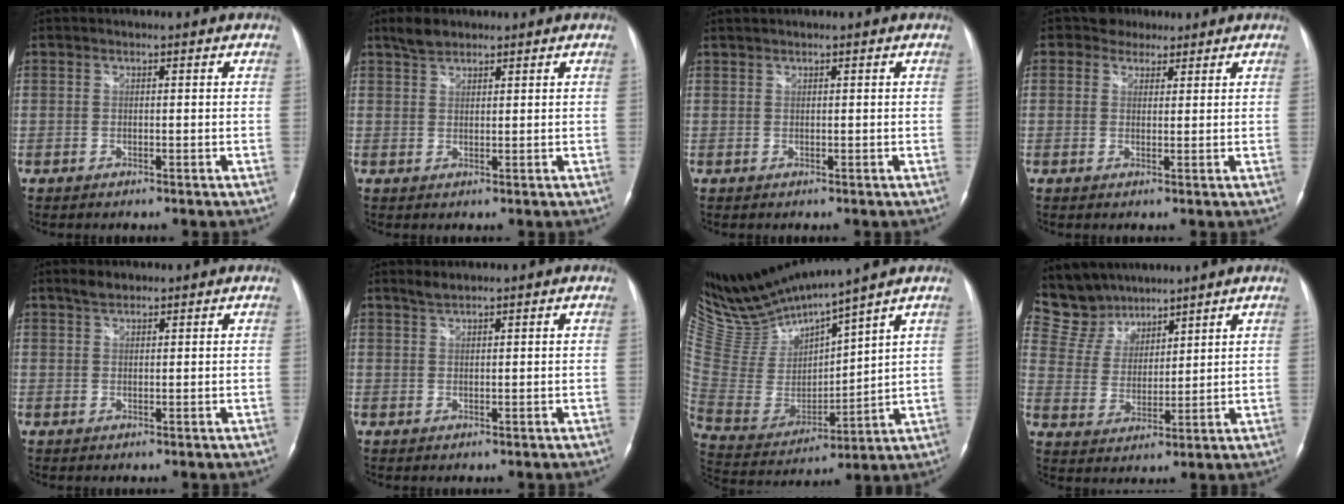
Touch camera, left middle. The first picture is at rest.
{"total": 2.9, "force": [2.3, 1.3, 1.0], "torque": [-0.024, 0.009, 0.043]}
{"total": 0.7, "force": [0.7, -0.1, 0.2], "torque": [-0.007, 0.010, 0.019]}
{"total": 3.2, "force": [2.2, 2.4, 0.1], "torque": [-0.002, 0.015, 0.030]}
{"total": 2.1, "force": [1.7, 0.9, 0.8], "torque": [-0.020, 0.006, 0.029]}
{"total": 1.5, "force": [1.4, 0.2, 0.5], "torque": [-0.012, 0.004, 0.030]}
{"total": 13.5, "force": [12.9, -0.6, 4.0], "torque": [-0.098, -0.018, 0.272]}
{"total": 8.3, "force": [7.5, 3.5, 0.0], "torque": [-0.014, 0.018, 0.161]}